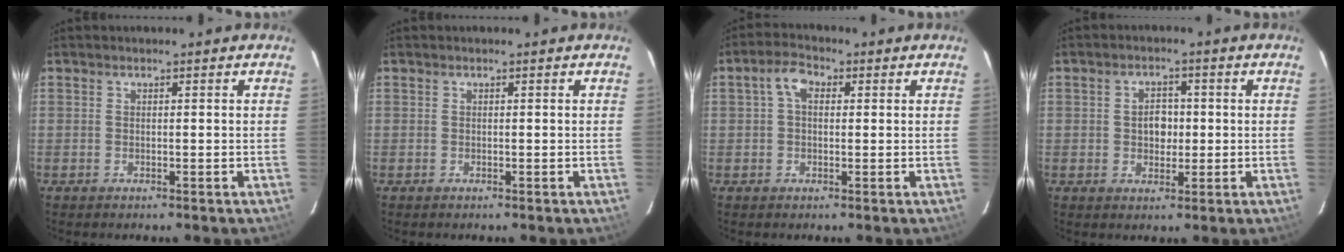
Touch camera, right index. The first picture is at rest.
{"total": 0.0}
{"total": 3.9, "force": [0.8, 2.6, 2.9], "torque": [-0.055, 0.017, 0.014]}
{"total": 4.0, "force": [0.0, 3.1, 2.6], "torque": [-0.043, 0.010, 0.003]}